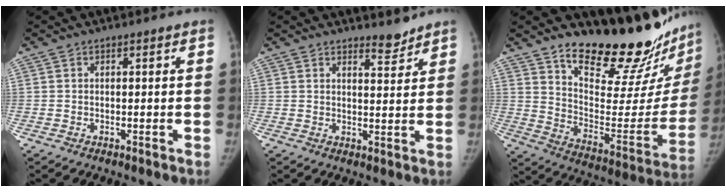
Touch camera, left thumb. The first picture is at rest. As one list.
[{"total": 3.1, "force": [2.9, 0.8, 0.8], "torque": [0.005, -0.027, 0.043]}, {"total": 25.8, "force": [21.0, 7.9, 12.8], "torque": [-0.138, -0.156, 0.304]}]